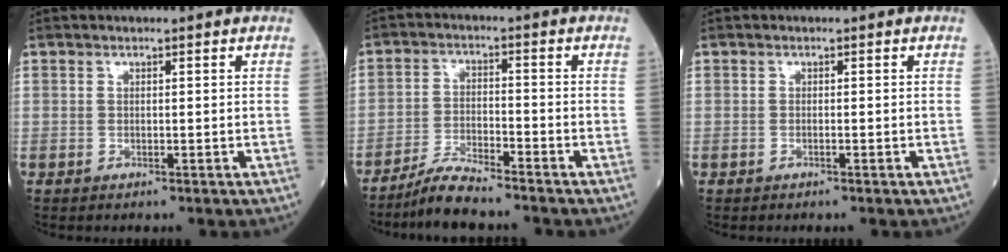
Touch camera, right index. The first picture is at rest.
{"total": 5.8, "force": [-5.2, 0.2, 2.5], "torque": [-0.050, -0.020, -0.099]}
{"total": 0.0}